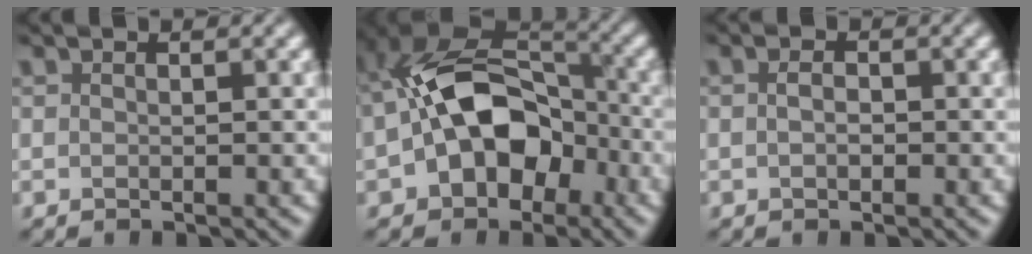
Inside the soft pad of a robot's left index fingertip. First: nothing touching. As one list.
[{"total": 10.8, "force": [-2.5, 7.4, 7.5], "torque": [-0.127, 0.006, -0.052]}, {"total": 0.7, "force": [-0.5, 0.4, 0.3], "torque": [-0.016, -0.003, -0.004]}]